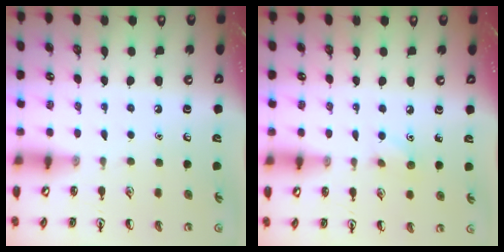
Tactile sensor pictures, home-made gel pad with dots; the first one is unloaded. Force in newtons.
{"total": 4.9, "press": 4.6, "slide": 1.6}